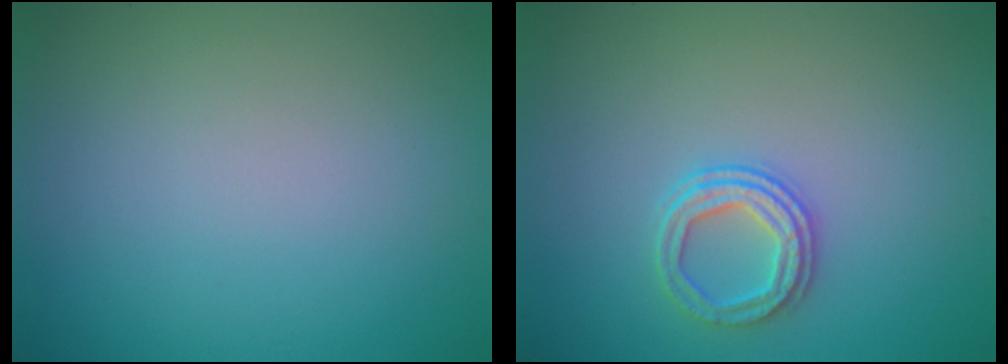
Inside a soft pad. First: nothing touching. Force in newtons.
{"total": 2.5, "press": 2.3, "slide": 1.0}